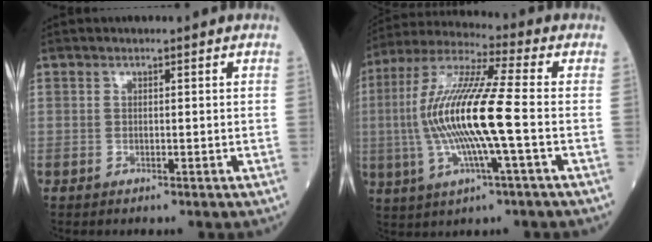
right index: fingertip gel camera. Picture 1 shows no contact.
{"total": 15.8, "force": [-1.7, 0.8, 15.7], "torque": [-0.323, 0.004, -0.040]}